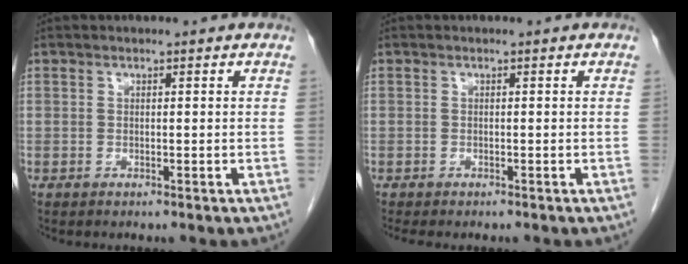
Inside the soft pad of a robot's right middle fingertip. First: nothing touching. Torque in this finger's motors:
{"motor_torque": [0.19, -0.10, 0.02, 0.02]}